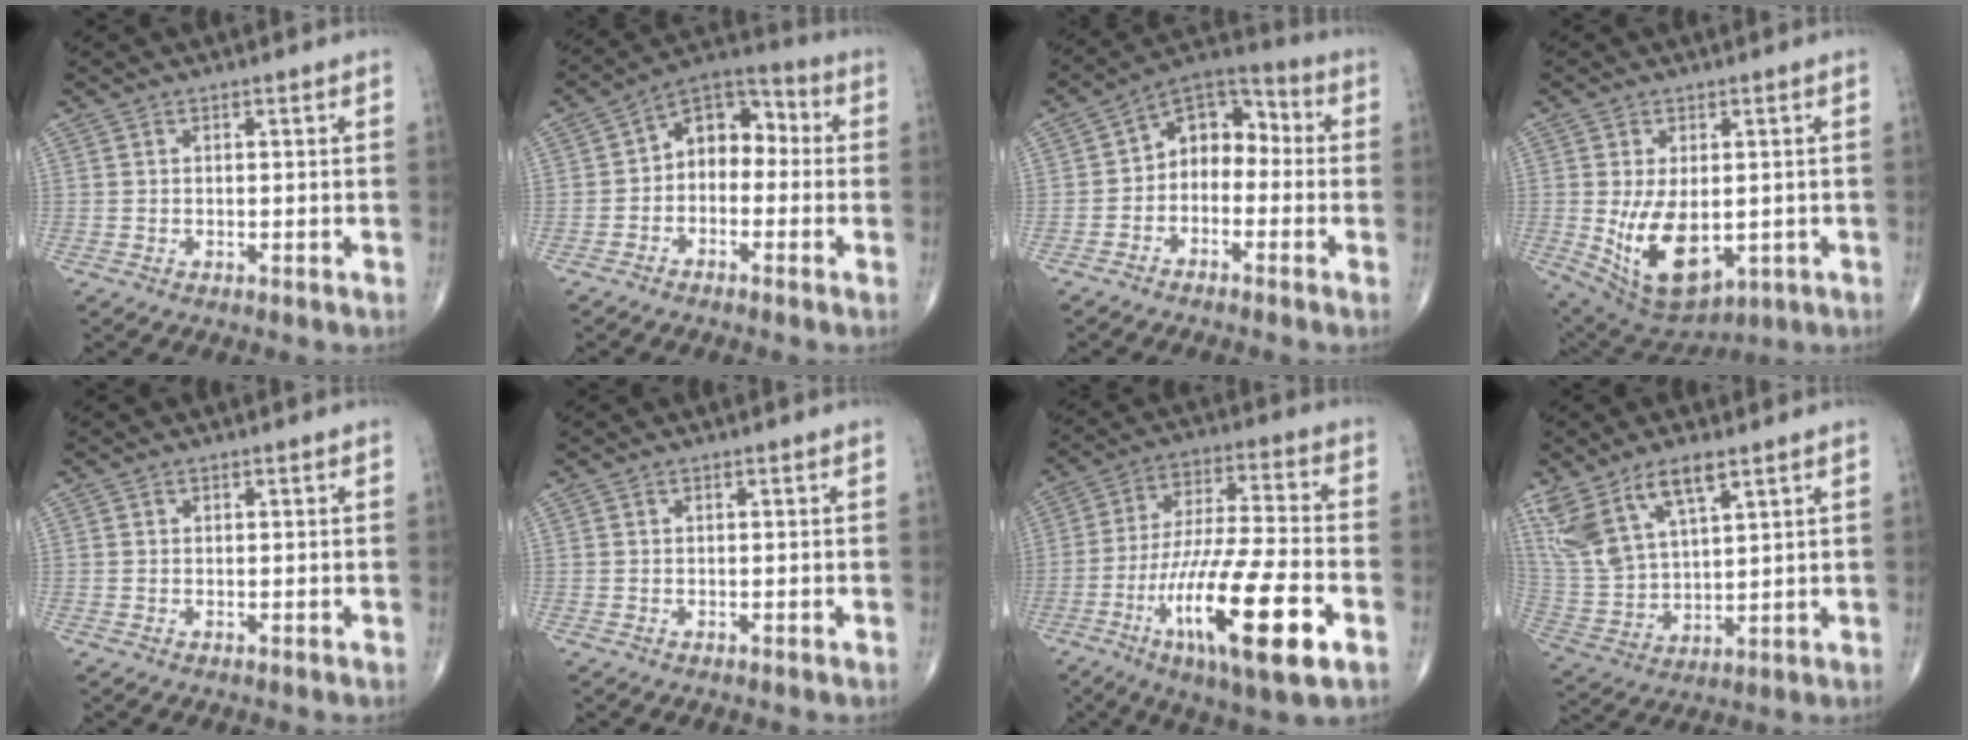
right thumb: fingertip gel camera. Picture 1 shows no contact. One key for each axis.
{"total": 9.3, "fx": -0.7, "fy": 6.5, "fz": 6.6, "tx": -0.067, "ty": 0.043, "tz": -0.034}
{"total": 9.4, "fx": -1.4, "fy": 6.7, "fz": 6.4, "tx": -0.064, "ty": 0.049, "tz": -0.045}
{"total": 13.1, "fx": -1.8, "fy": 7.5, "fz": 10.6, "tx": -0.171, "ty": -0.014, "tz": -0.002}
{"total": 0.0}
{"total": 0.0}
{"total": 21.5, "fx": -8.4, "fy": 4.7, "fz": 19.2, "tx": -0.369, "ty": 0.012, "tz": -0.140}
{"total": 13.4, "fx": 8.0, "fy": 5.6, "fz": 9.2, "tx": -0.184, "ty": -0.023, "tz": 0.170}